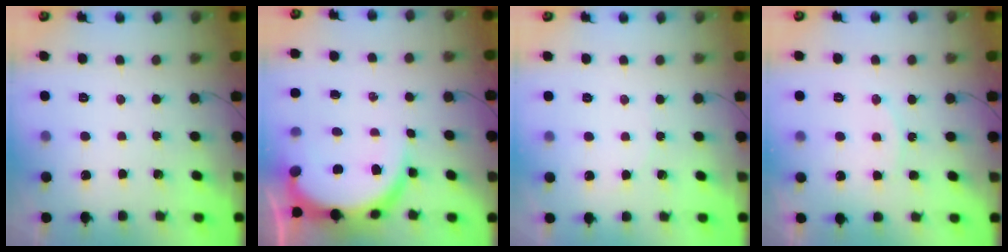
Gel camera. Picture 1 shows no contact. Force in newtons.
{"total": 10.4, "press": 10.3, "slide": 1.0}
{"total": 3.7, "press": 3.0, "slide": 2.1}
{"total": 7.7, "press": 7.7, "slide": 0.4}